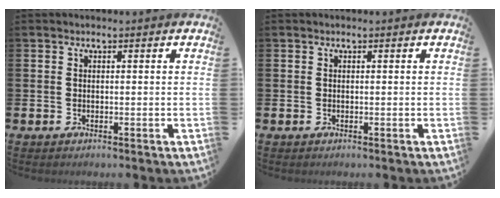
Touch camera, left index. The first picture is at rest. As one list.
[{"total": 0.0}]